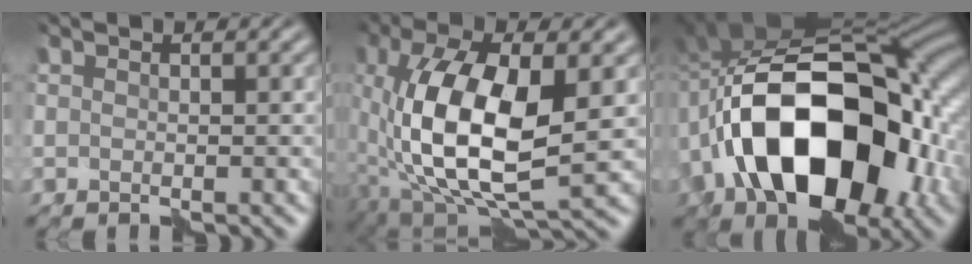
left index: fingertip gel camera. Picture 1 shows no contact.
{"total": 11.7, "force": [-0.2, 5.4, 10.4], "torque": [-0.210, -0.004, -0.002]}
{"total": 17.1, "force": [-4.9, 10.6, 12.5], "torque": [-0.198, -0.008, -0.084]}